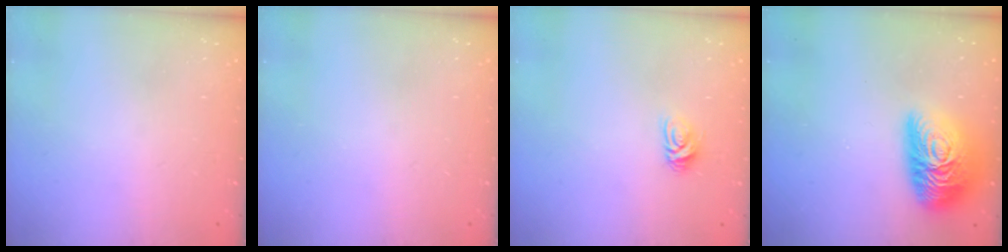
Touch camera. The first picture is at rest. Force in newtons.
{"total": 0.0}
{"total": 5.0, "press": 4.9, "slide": 0.8}
{"total": 18.3, "press": 18.3, "slide": 1.1}